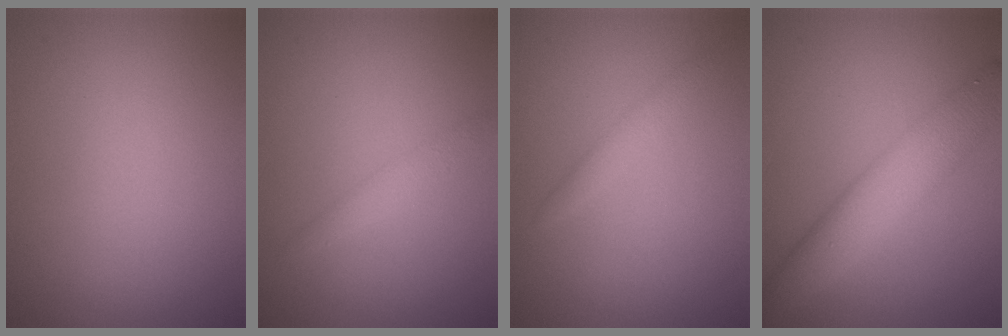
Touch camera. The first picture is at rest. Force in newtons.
{"total": 1.4, "press": 1.4, "slide": 0.1}
{"total": 1.3, "press": 1.3, "slide": 0.1}
{"total": 6.0, "press": 6.0, "slide": 0.1}